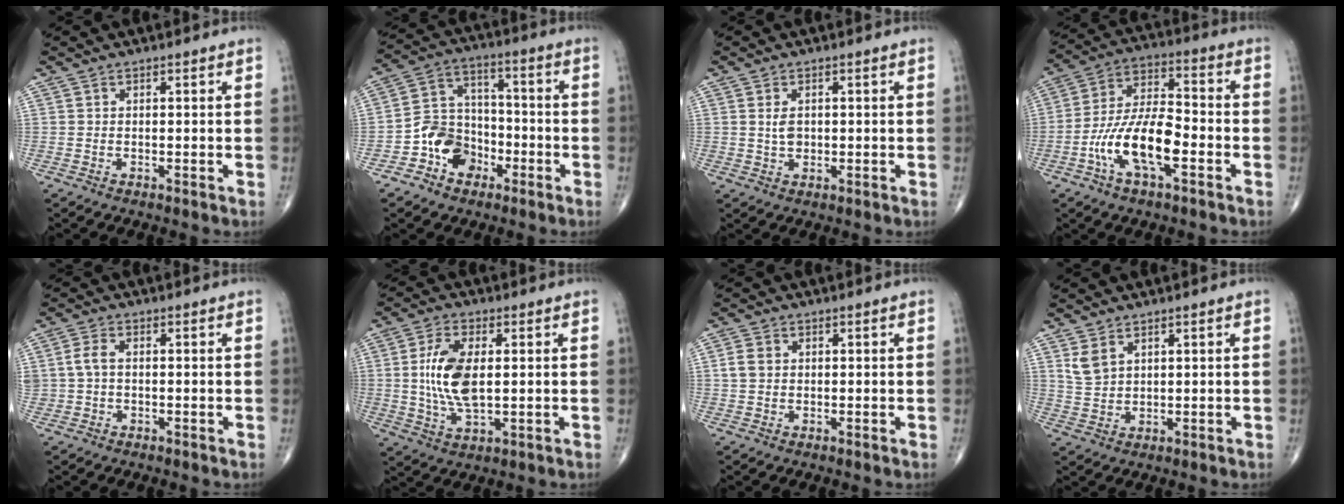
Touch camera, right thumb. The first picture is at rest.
{"total": 9.9, "force": [-4.7, 7.8, 3.9], "torque": [-0.036, 0.052, -0.091]}
{"total": 2.4, "force": [0.4, 1.6, 1.7], "torque": [-0.025, -0.003, 0.010]}
{"total": 13.8, "force": [-5.0, 5.4, 11.7], "torque": [-0.223, 0.039, -0.096]}
{"total": 3.3, "force": [0.2, 2.2, 2.4], "torque": [-0.053, 0.007, 0.002]}
{"total": 10.4, "force": [1.0, 5.0, 9.1], "torque": [-0.186, -0.008, 0.021]}
{"total": 2.9, "force": [0.5, 2.3, 1.7], "torque": [-0.035, 0.005, 0.008]}
{"total": 3.7, "force": [2.2, 2.1, 2.1], "torque": [-0.040, -0.009, 0.054]}